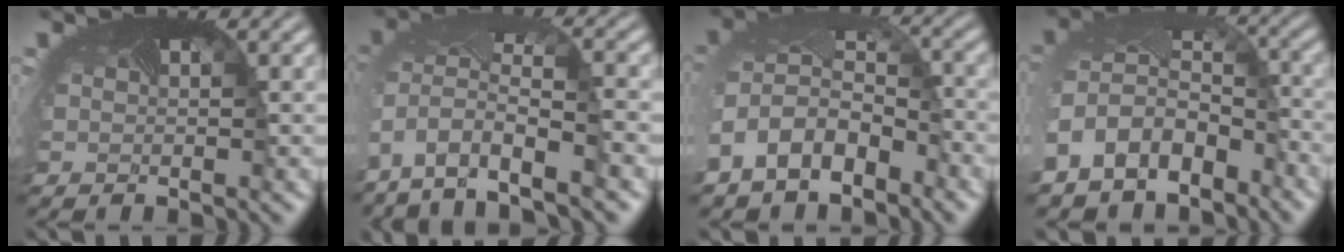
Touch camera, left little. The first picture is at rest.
{"total": 8.6, "force": [-4.8, 4.0, 6.0], "torque": [-0.146, -0.021, -0.068]}
{"total": 7.7, "force": [-3.6, 5.3, 4.4], "torque": [-0.113, -0.015, -0.065]}
{"total": 9.8, "force": [-4.7, 7.3, 4.4], "torque": [-0.125, -0.033, -0.071]}